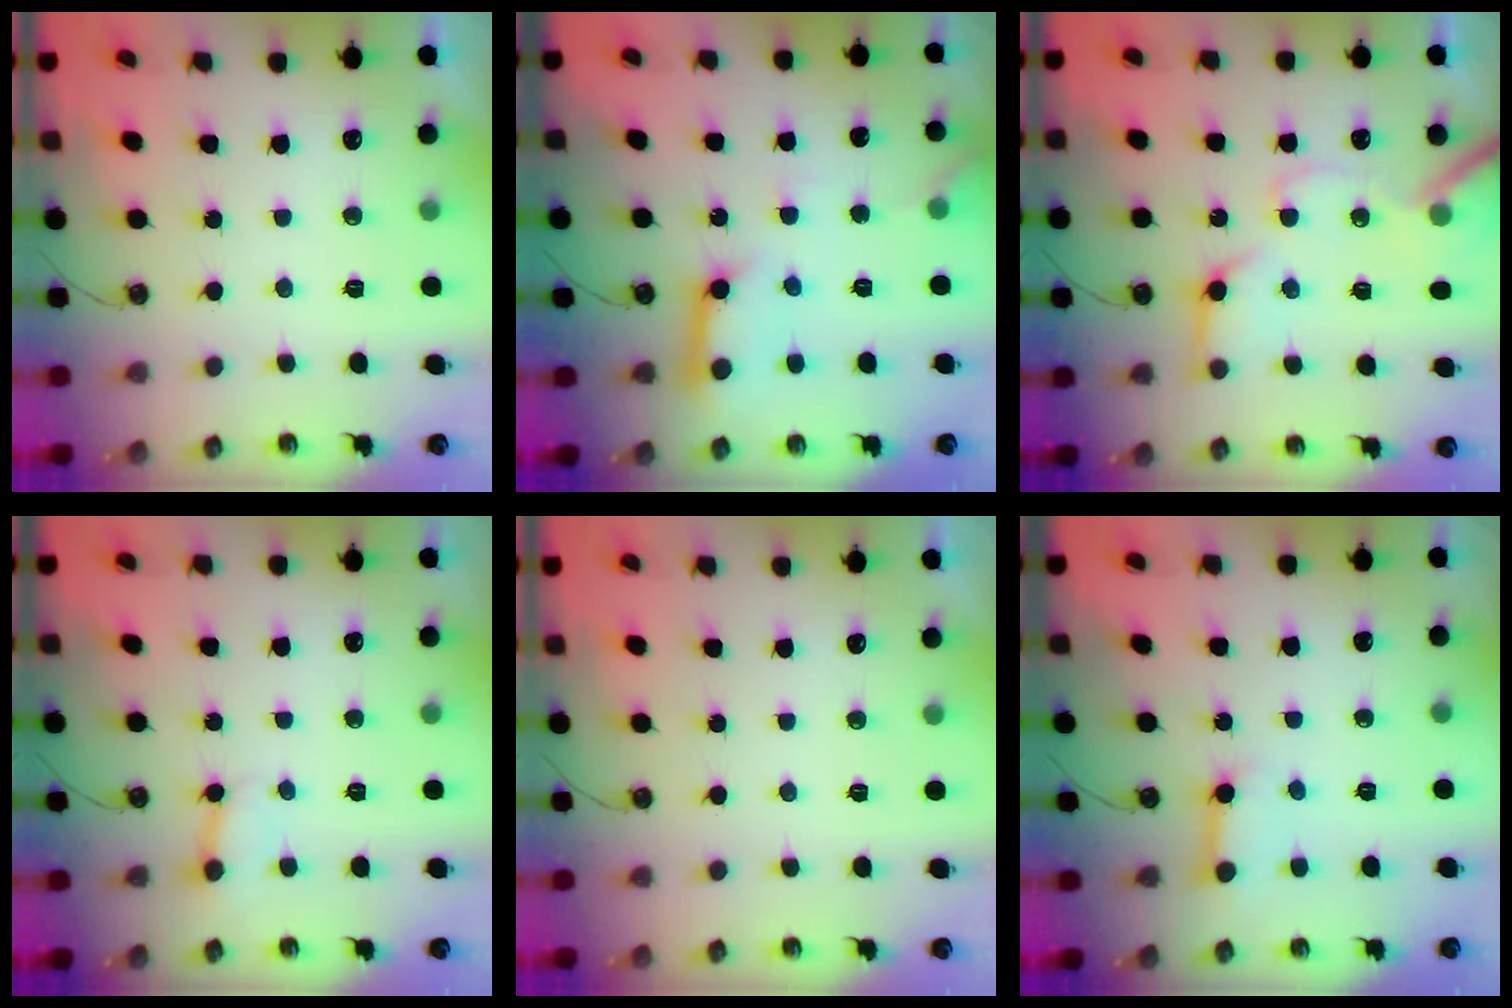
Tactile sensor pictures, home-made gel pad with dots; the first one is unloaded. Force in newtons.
{"total": 10.8, "press": 10.7, "slide": 0.9}
{"total": 14.7, "press": 14.6, "slide": 1.8}
{"total": 2.6, "press": 2.6, "slide": 0.1}
{"total": 0.0}
{"total": 6.1, "press": 6.0, "slide": 0.6}